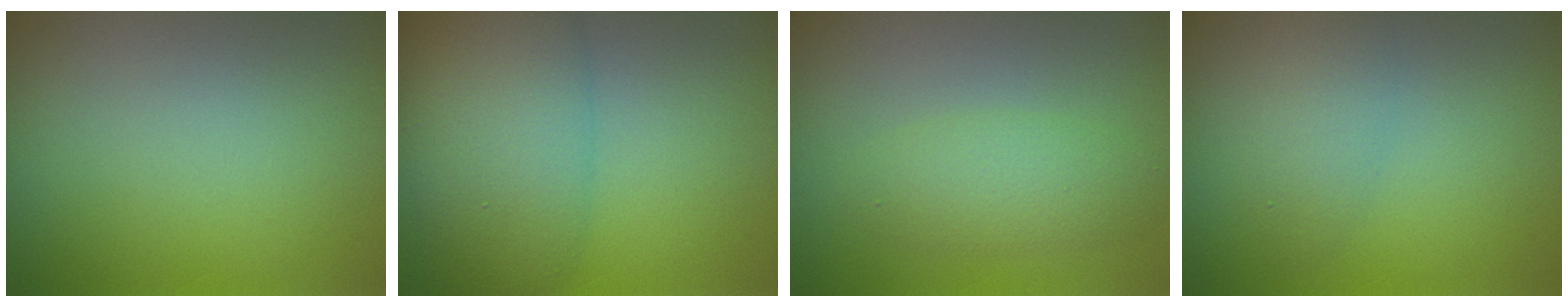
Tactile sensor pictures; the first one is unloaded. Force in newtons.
{"total": 7.9, "press": 7.9, "slide": 0.2}
{"total": 2.4, "press": 2.4, "slide": 0.3}
{"total": 2.8, "press": 2.8, "slide": 0.1}